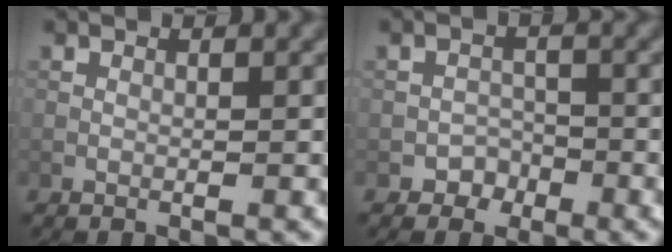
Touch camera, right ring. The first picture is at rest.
{"total": 1.7, "force": [-1.1, 1.3, 0.0], "torque": [0.008, 0.009, -0.019]}